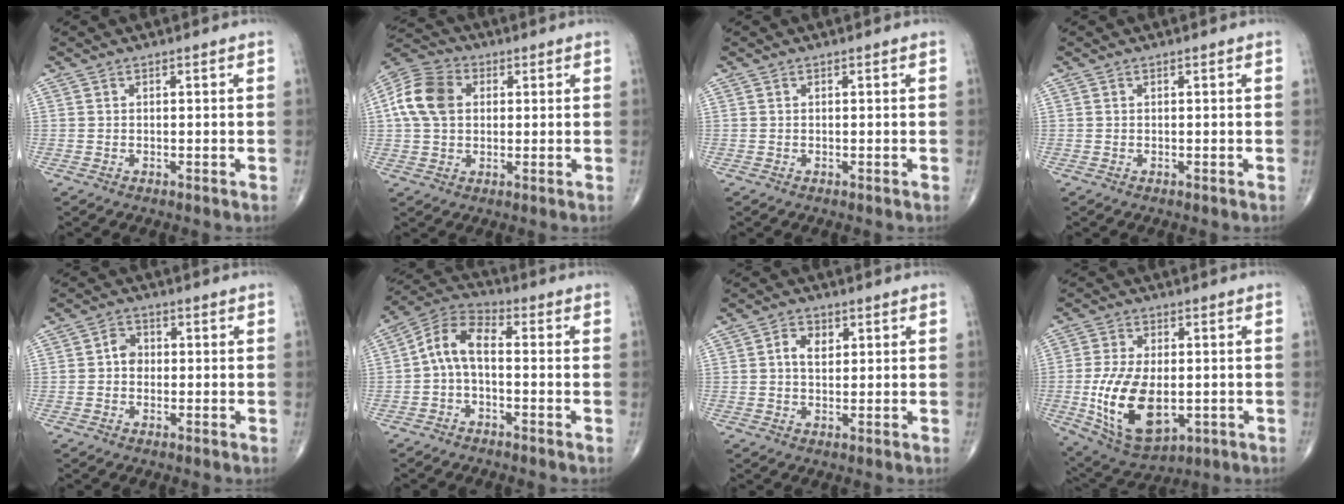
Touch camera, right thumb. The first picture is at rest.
{"total": 10.8, "force": [1.8, 8.0, 7.1], "torque": [-0.133, 0.018, 0.025]}
{"total": 0.0}
{"total": 0.0}
{"total": 2.9, "force": [-0.1, 2.4, 1.6], "torque": [-0.012, 0.008, -0.011]}
{"total": 7.6, "force": [-0.8, 4.0, 6.5], "torque": [-0.115, 0.032, -0.032]}
{"total": 3.7, "force": [1.0, 2.6, 2.5], "torque": [-0.030, 0.000, 0.013]}
{"total": 16.0, "force": [-2.5, 8.8, 13.1], "torque": [-0.235, -0.009, -0.025]}